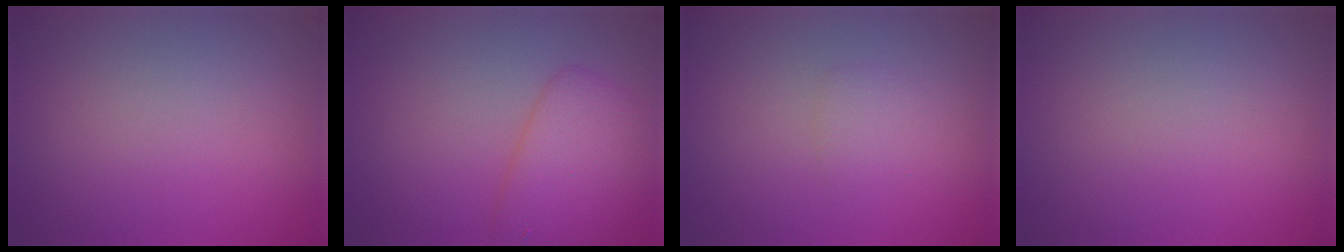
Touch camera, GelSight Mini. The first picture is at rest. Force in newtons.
{"total": 4.2, "press": 4.2, "slide": 0.2}
{"total": 1.2, "press": 1.2, "slide": 0.1}
{"total": 0.0}